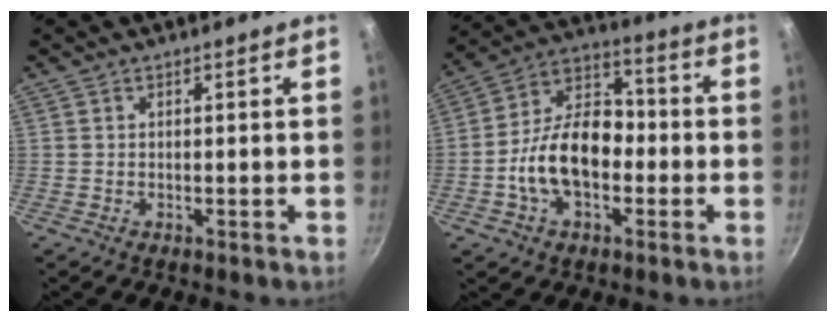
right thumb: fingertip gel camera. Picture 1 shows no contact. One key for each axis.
{"total": 15.5, "fx": -3.2, "fy": 9.9, "fz": 11.4, "tx": -0.165, "ty": 0.045, "tz": -0.071}